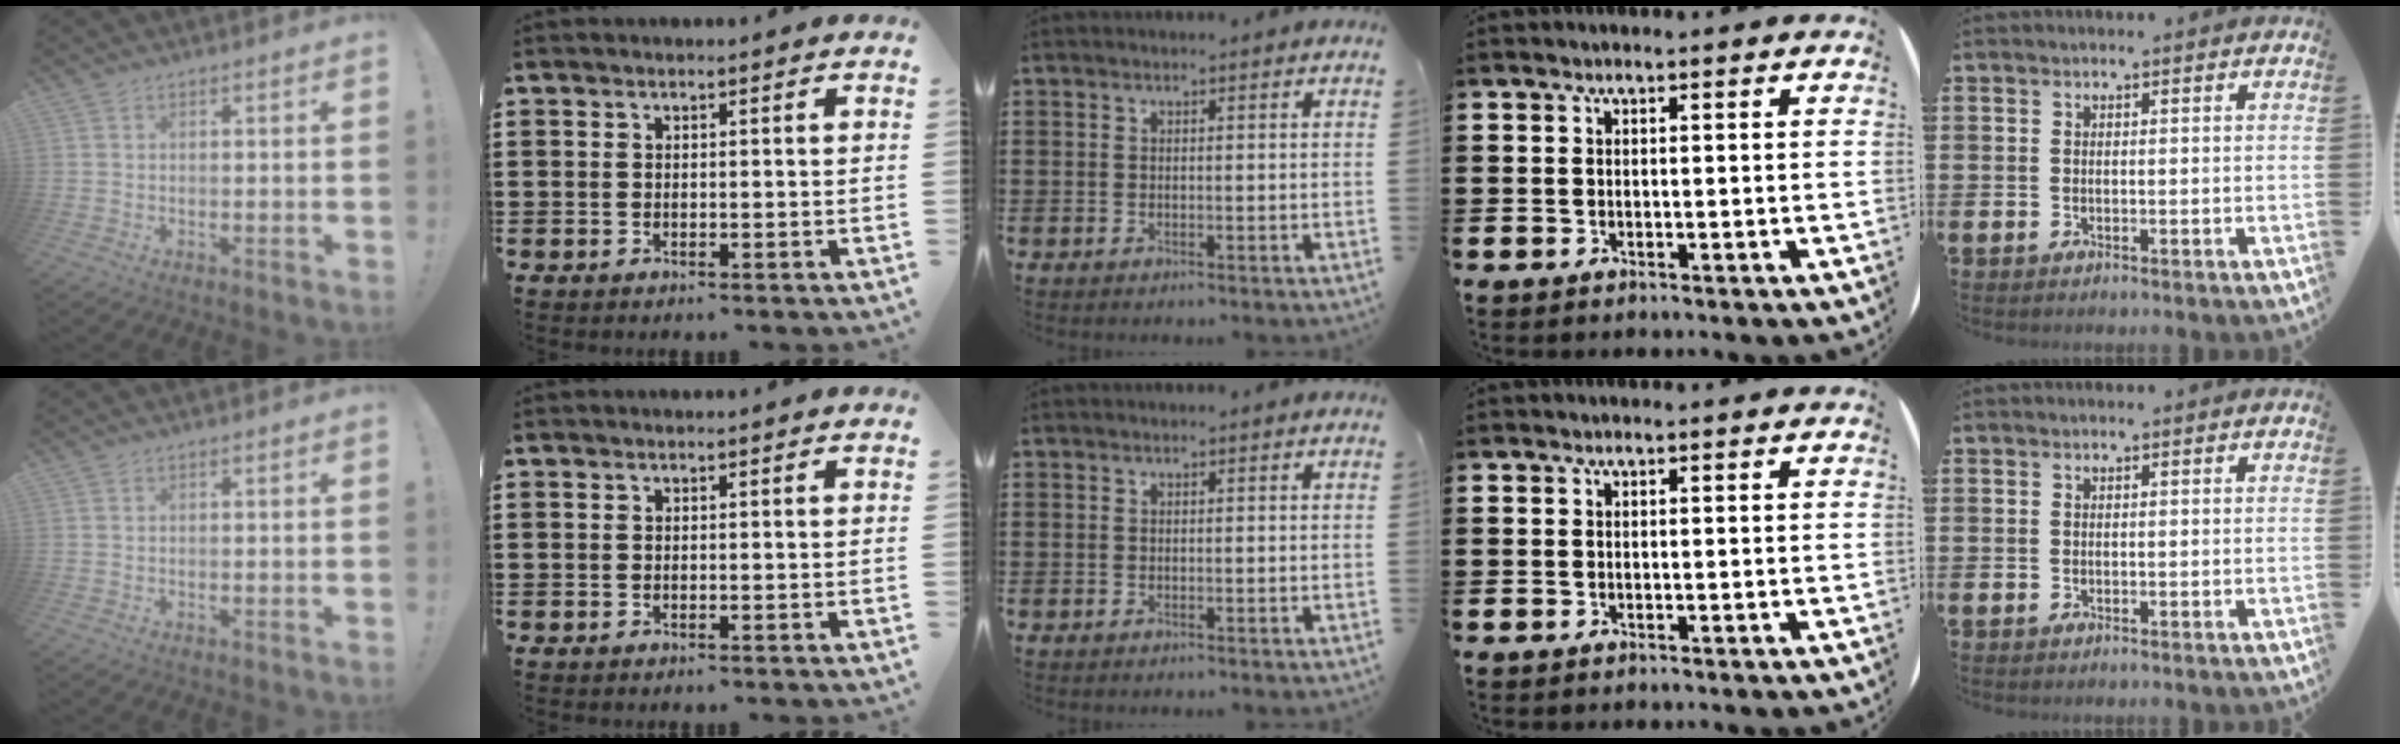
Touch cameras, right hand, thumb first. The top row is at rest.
{}